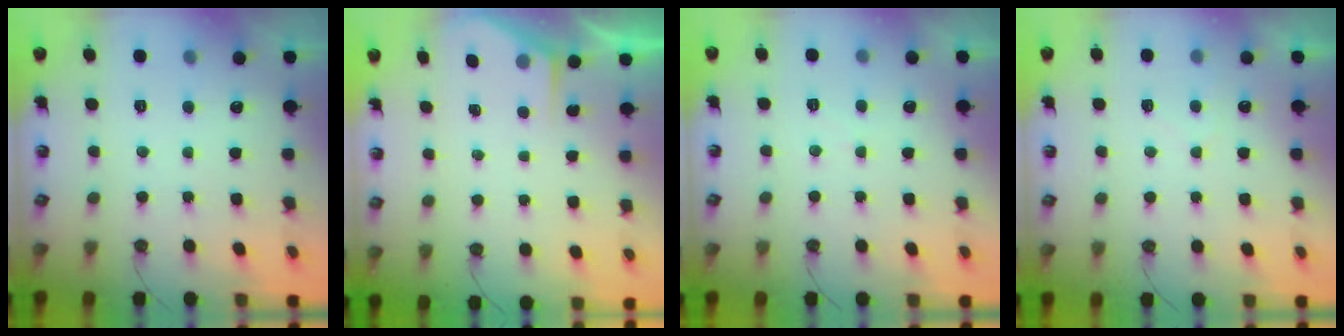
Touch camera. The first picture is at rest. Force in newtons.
{"total": 2.1, "press": 2.1, "slide": 0.2}
{"total": 3.8, "press": 3.7, "slide": 0.6}
{"total": 5.0, "press": 5.0, "slide": 0.6}